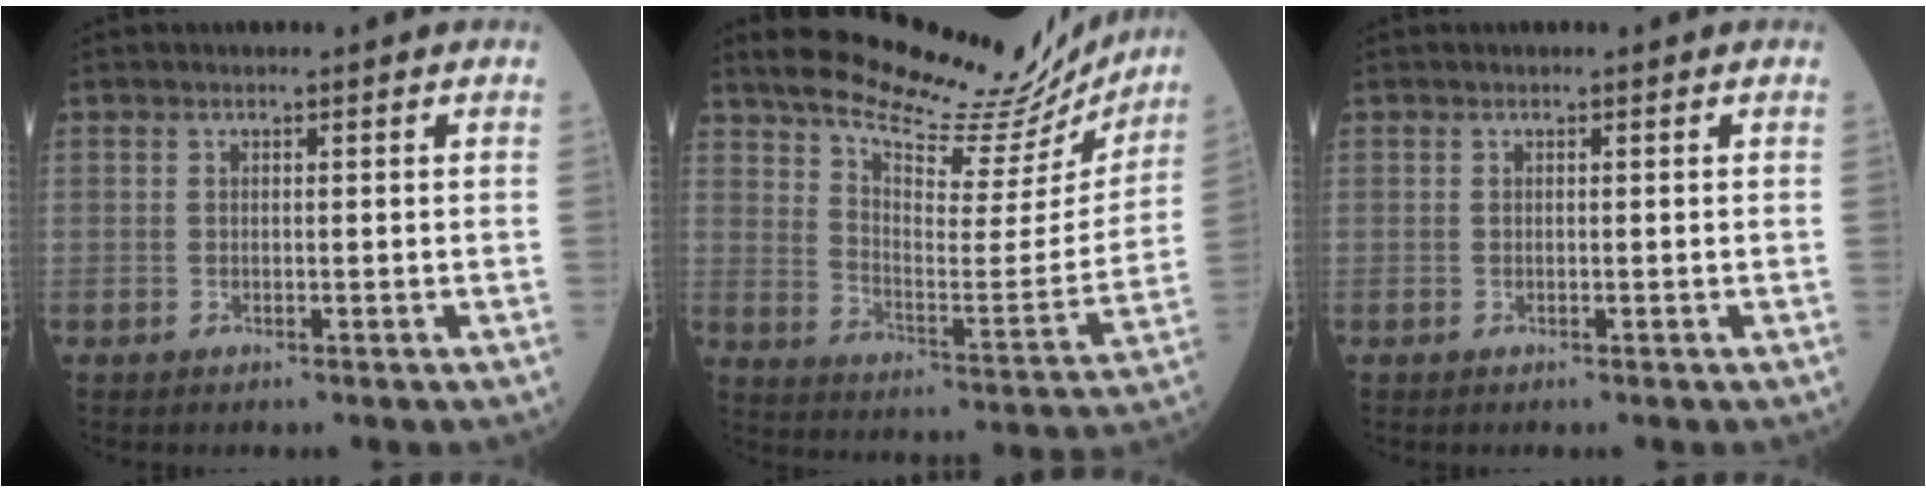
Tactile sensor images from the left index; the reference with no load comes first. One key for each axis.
{"total": 23.6, "fx": 21.6, "fy": 4.5, "fz": 8.4, "tx": -0.127, "ty": -0.041, "tz": 0.289}
{"total": 0.0}